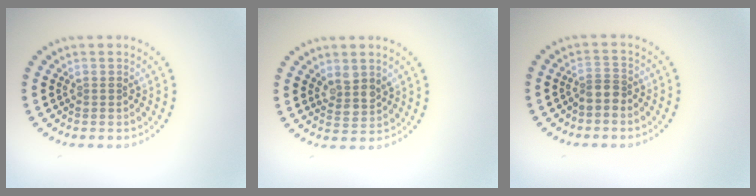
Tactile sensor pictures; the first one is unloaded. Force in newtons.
{"total": 2.4, "press": 2.2, "slide": 1.1}
{"total": 1.9, "press": 1.5, "slide": 1.2}